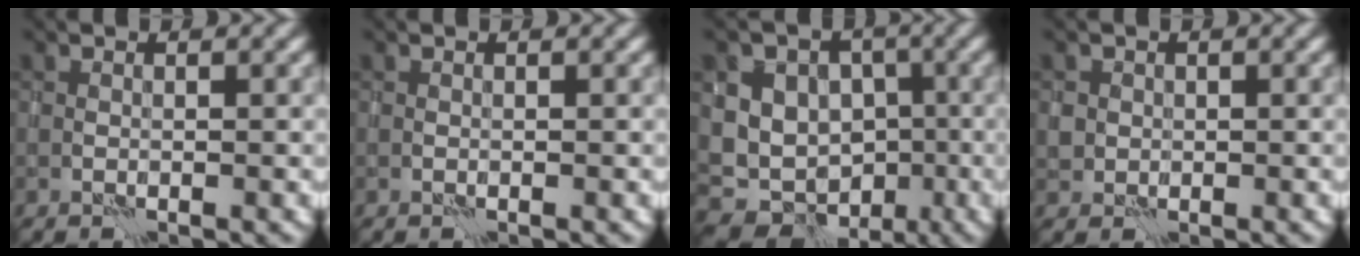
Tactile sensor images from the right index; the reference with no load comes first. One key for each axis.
{"total": 0.0}
{"total": 12.4, "fx": -1.9, "fy": 11.1, "fz": 5.2, "tx": -0.067, "ty": 0.015, "tz": -0.050}
{"total": 1.6, "fx": 0.2, "fy": 1.5, "fz": 0.0, "tx": 0.005, "ty": -0.003, "tz": 0.004}